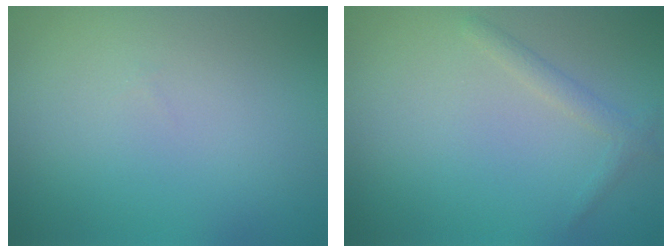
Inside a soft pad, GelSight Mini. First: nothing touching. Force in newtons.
{"total": 1.3, "press": 1.3, "slide": 0.1}